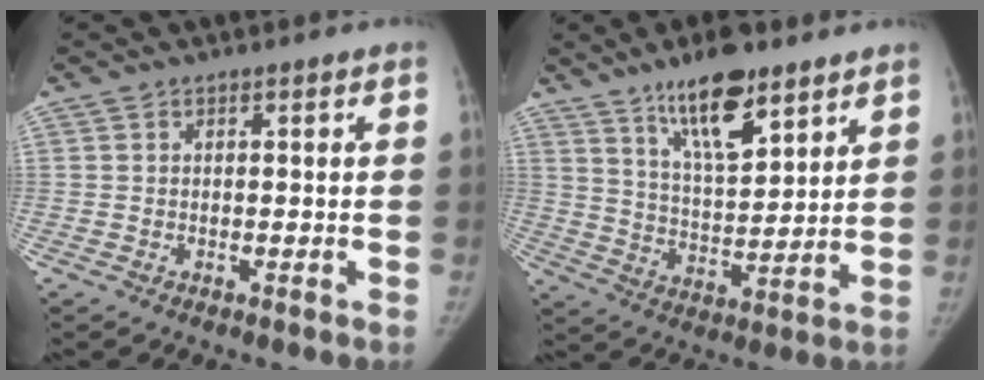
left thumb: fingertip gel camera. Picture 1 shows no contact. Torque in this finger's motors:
{"motor_torque": [0.37, 0.09, 1.31, -1.11, 0.37]}